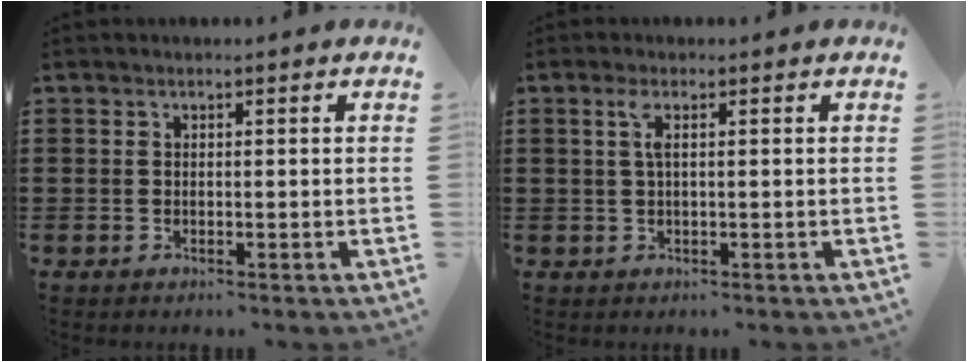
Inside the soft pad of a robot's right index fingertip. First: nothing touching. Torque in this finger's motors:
{"motor_torque": [0.05, -0.02, 0.02, 0.01]}